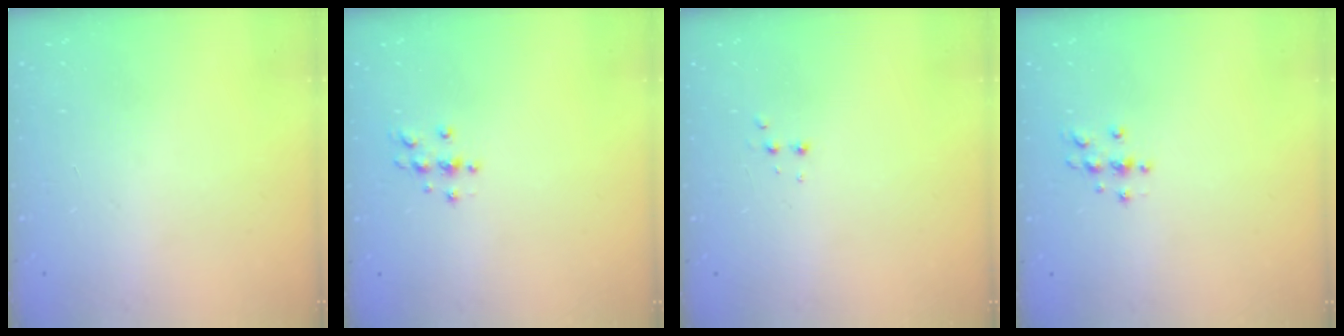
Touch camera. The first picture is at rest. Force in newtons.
{"total": 3.7, "press": 3.6, "slide": 0.5}
{"total": 2.9, "press": 2.7, "slide": 1.0}
{"total": 3.7, "press": 3.6, "slide": 0.5}